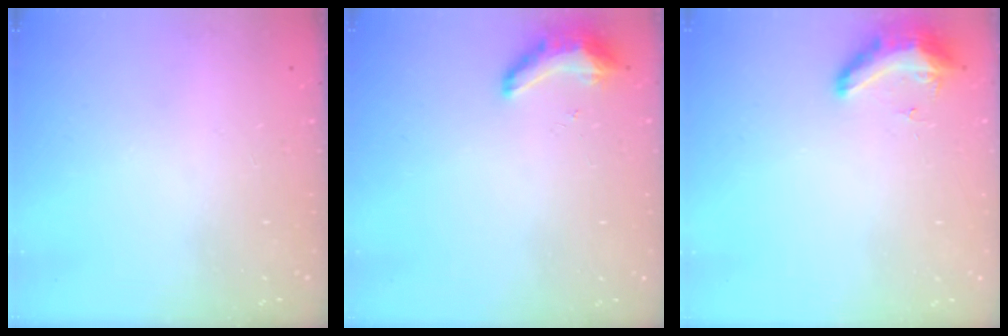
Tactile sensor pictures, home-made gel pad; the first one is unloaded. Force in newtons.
{"total": 8.8, "press": 8.7, "slide": 1.3}
{"total": 11.0, "press": 9.7, "slide": 5.3}